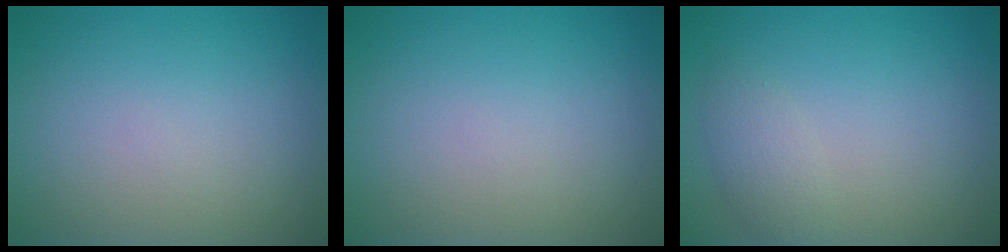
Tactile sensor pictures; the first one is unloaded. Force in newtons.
{"total": 0.0}
{"total": 1.8, "press": 1.8, "slide": 0.1}